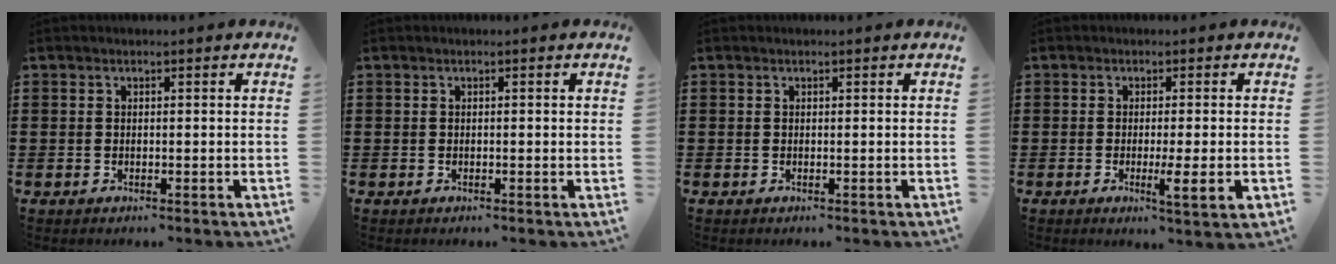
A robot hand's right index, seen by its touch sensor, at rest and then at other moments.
{"total": 0.0}
{"total": 0.0}
{"total": 4.2, "force": [-1.0, 0.0, 4.1], "torque": [-0.068, -0.012, -0.017]}